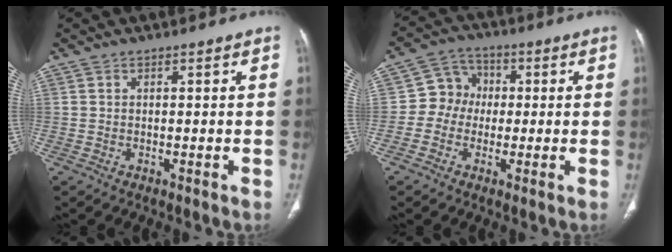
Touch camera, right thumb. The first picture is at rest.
{"total": 7.0, "force": [-0.4, 6.4, 2.8], "torque": [-0.014, 0.021, -0.022]}